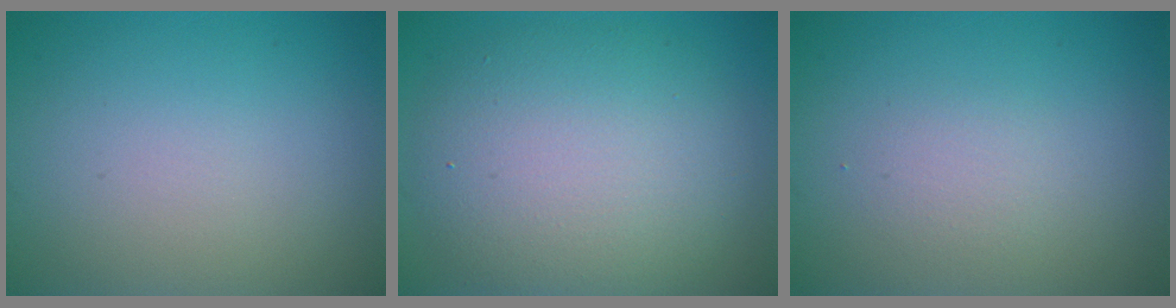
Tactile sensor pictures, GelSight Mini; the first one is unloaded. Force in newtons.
{"total": 8.4, "press": 8.4, "slide": 0.7}
{"total": 1.3, "press": 1.3, "slide": 0.0}